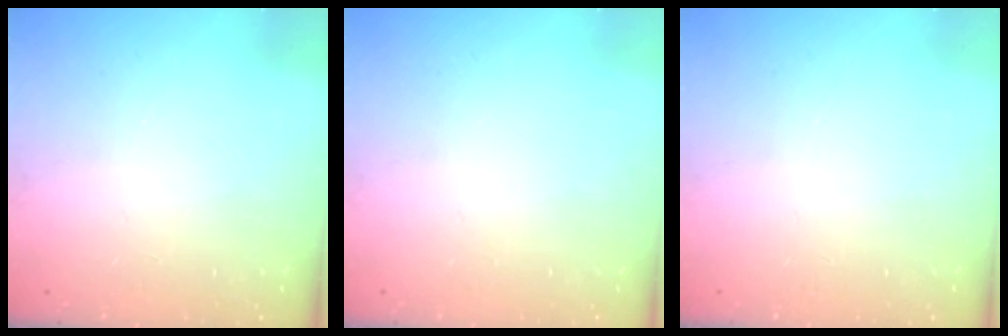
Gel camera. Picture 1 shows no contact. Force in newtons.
{"total": 0.0}
{"total": 0.0}